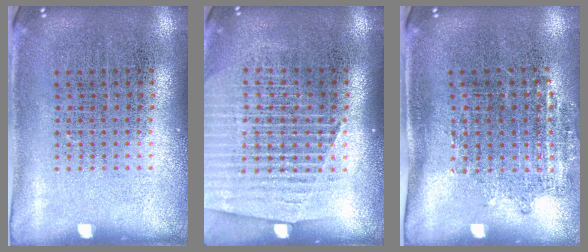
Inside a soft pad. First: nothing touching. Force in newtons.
{"total": 1.4, "press": 1.3, "slide": 0.5}
{"total": 1.1, "press": 0.9, "slide": 0.7}